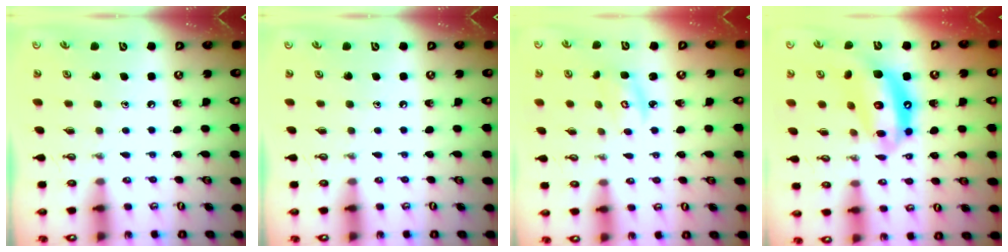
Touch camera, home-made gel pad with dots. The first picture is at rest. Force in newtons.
{"total": 0.0}
{"total": 3.1, "press": 3.1, "slide": 0.3}
{"total": 15.1, "press": 15.0, "slide": 1.7}